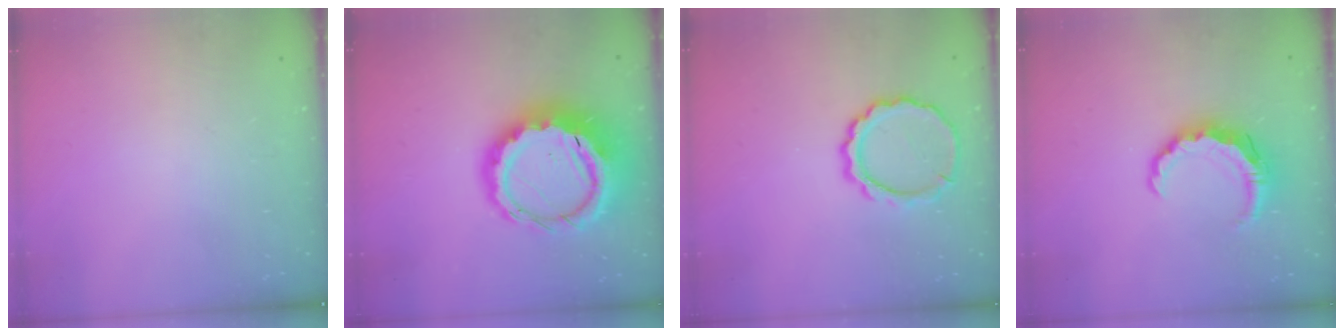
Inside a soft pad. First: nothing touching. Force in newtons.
{"total": 16.5, "press": 16.2, "slide": 3.0}
{"total": 9.8, "press": 9.8, "slide": 1.1}
{"total": 7.9, "press": 7.8, "slide": 1.3}